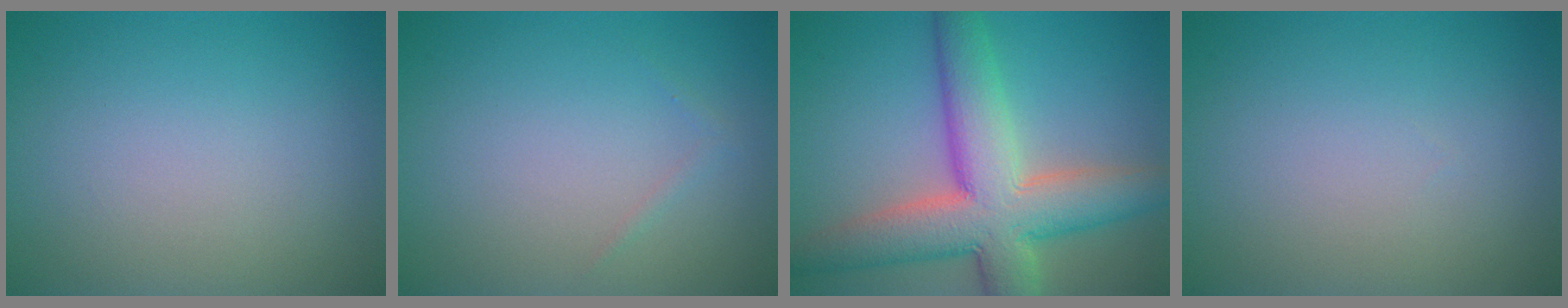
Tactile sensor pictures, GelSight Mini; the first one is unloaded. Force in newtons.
{"total": 0.5, "press": 0.5, "slide": 0.0}
{"total": 9.9, "press": 9.8, "slide": 0.8}
{"total": 0.0}